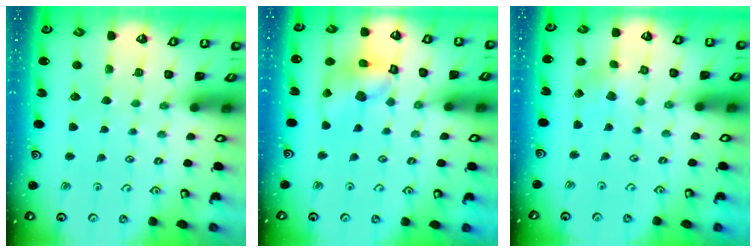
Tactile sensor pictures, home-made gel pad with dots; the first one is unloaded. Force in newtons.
{"total": 13.3, "press": 13.2, "slide": 1.8}
{"total": 1.9, "press": 1.9, "slide": 0.2}